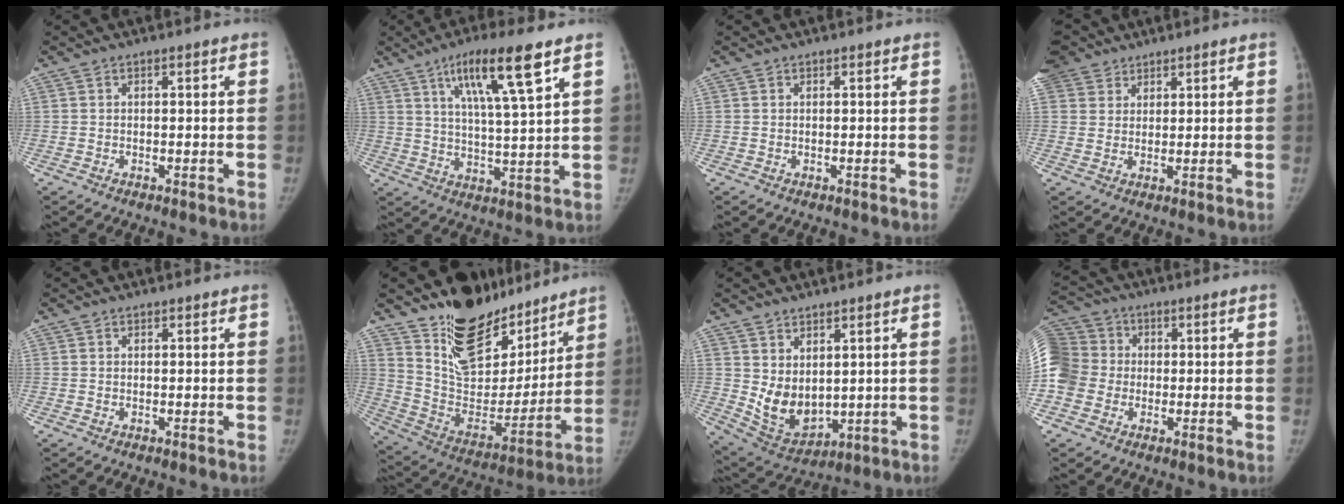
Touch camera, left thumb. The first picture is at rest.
{"total": 12.9, "force": [7.0, 1.5, 10.7], "torque": [-0.186, -0.028, 0.122]}
{"total": 0.0}
{"total": 11.3, "force": [7.0, 8.4, 3.0], "torque": [-0.074, 0.013, 0.139]}
{"total": 0.0}
{"total": 22.4, "force": [17.2, 10.9, 9.4], "torque": [-0.101, -0.109, 0.294]}
{"total": 9.1, "force": [2.6, 6.4, 6.0], "torque": [-0.075, -0.034, 0.075]}
{"total": 14.1, "force": [-0.6, 12.6, 6.3], "torque": [-0.150, 0.039, -0.014]}